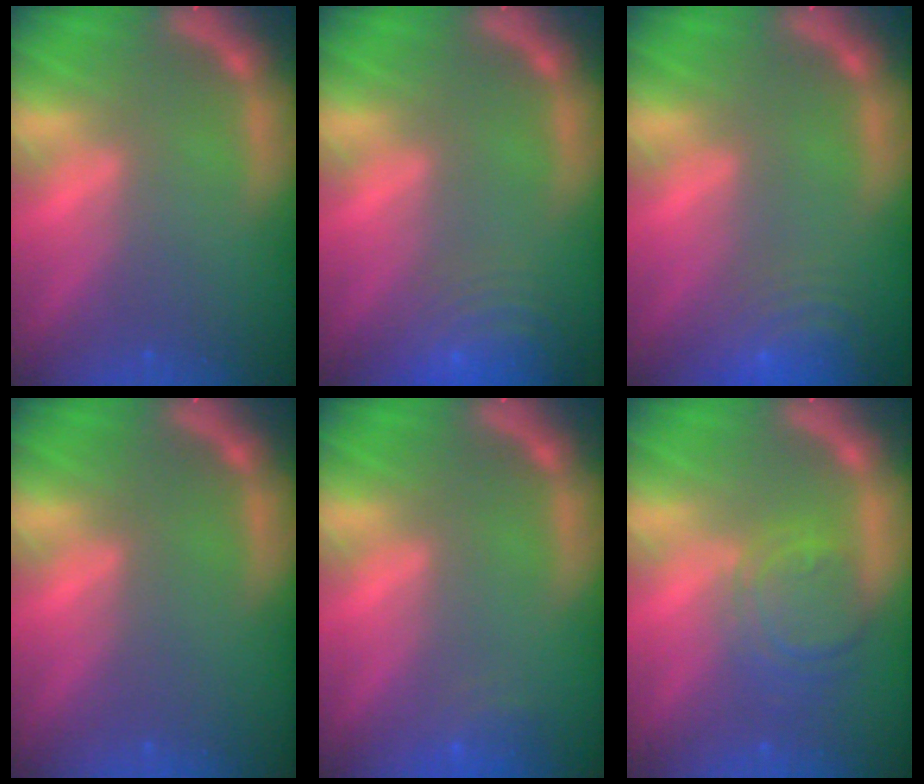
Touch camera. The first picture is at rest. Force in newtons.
{"total": 9.5}
{"total": 8.5}
{"total": 0.0}
{"total": 1.9}
{"total": 5.0}